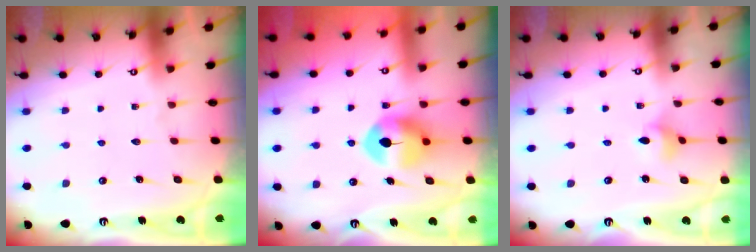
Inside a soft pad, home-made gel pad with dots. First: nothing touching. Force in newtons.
{"total": 9.2, "press": 9.1, "slide": 1.4}
{"total": 3.0, "press": 2.9, "slide": 0.6}